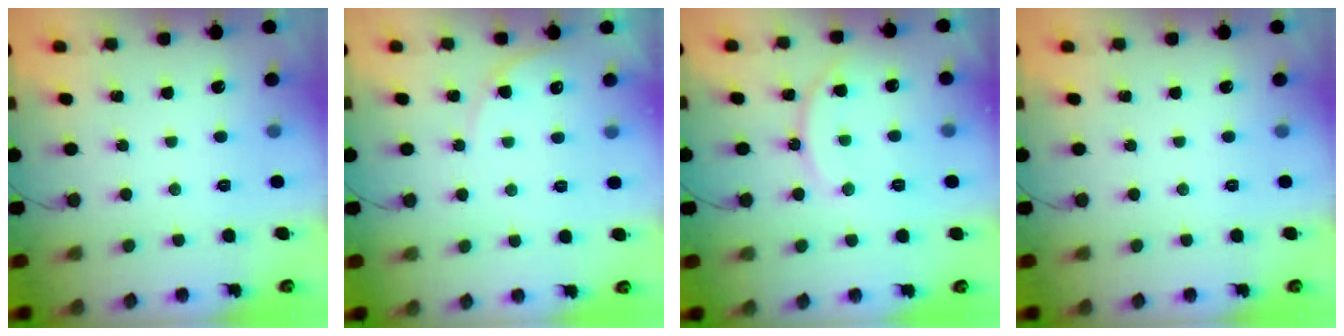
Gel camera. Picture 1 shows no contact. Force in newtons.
{"total": 4.3, "press": 4.3, "slide": 0.5}
{"total": 12.5, "press": 12.5, "slide": 0.9}
{"total": 0.0}